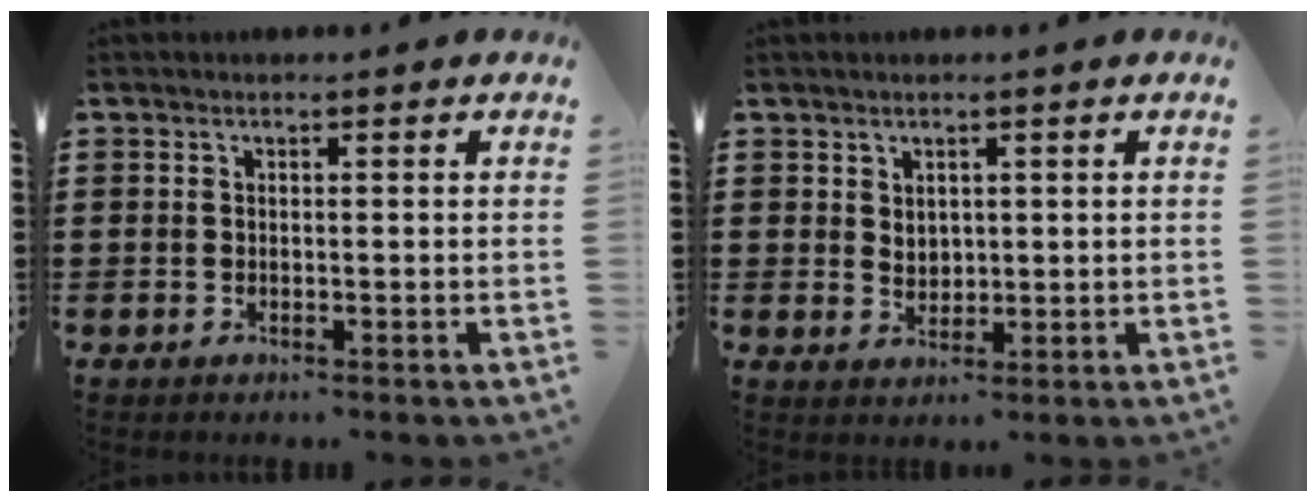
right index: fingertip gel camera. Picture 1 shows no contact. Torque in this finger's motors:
{"motor_torque": [0.47, 0.00, 0.06, 0.04]}